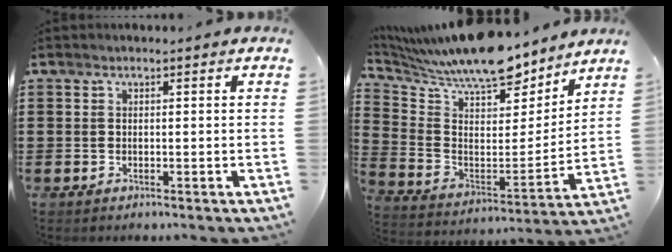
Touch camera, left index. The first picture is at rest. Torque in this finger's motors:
{"motor_torque": [2.14, 0.00, 1.05, 0.21]}